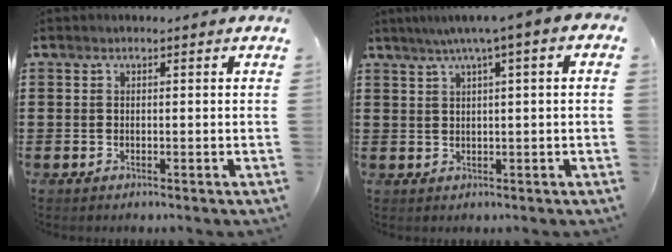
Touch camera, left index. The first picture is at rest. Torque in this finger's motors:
{"motor_torque": [2.14, 0.00, 1.05, 0.21]}